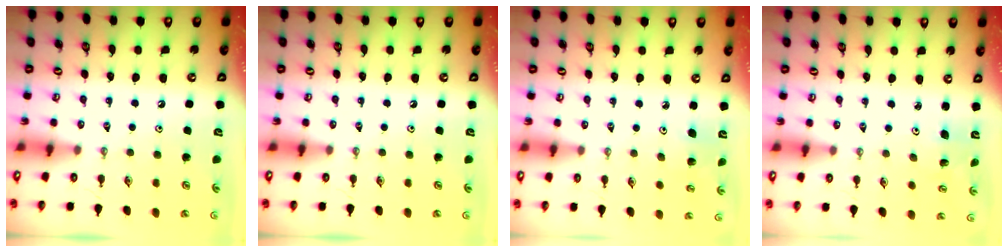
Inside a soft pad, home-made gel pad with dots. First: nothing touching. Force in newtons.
{"total": 0.0}
{"total": 2.9, "press": 2.9, "slide": 0.3}
{"total": 1.9, "press": 1.9, "slide": 0.2}